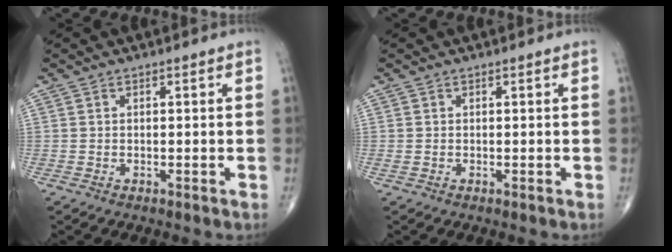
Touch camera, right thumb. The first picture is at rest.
{"total": 0.6, "force": [0.0, 0.4, 0.5], "torque": [-0.016, 0.006, 0.005]}